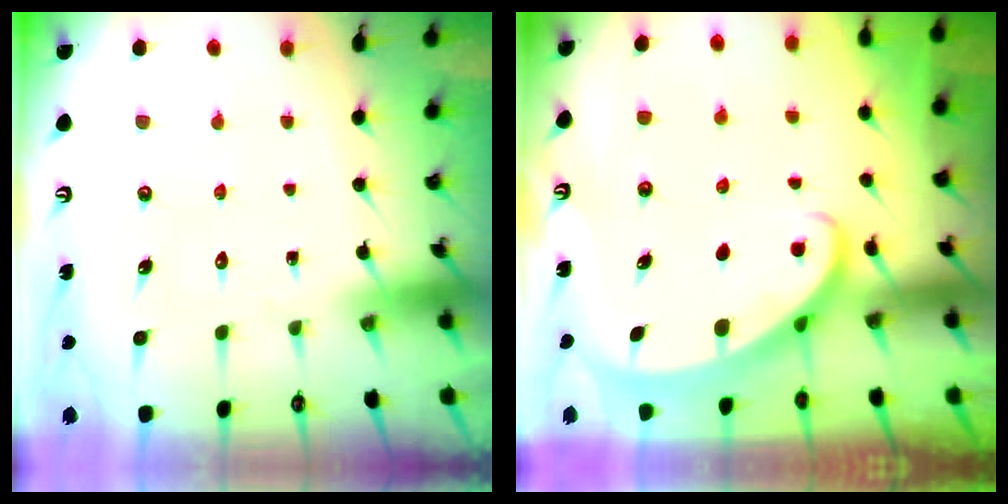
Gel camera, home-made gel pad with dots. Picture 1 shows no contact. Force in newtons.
{"total": 2.4, "press": 2.4, "slide": 0.2}